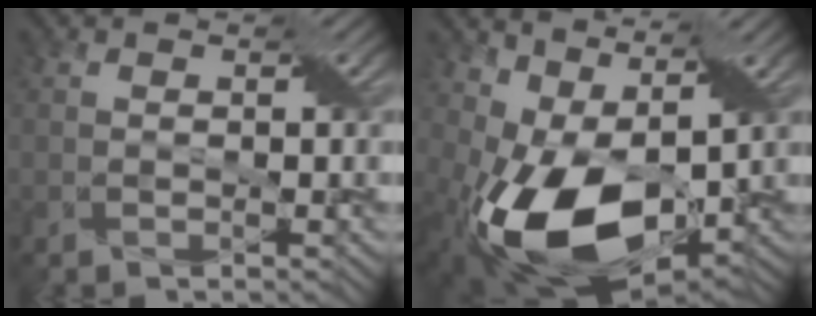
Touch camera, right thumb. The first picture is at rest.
{"total": 13.2, "force": [-0.2, 7.8, 10.7], "torque": [-0.215, -0.023, 0.000]}